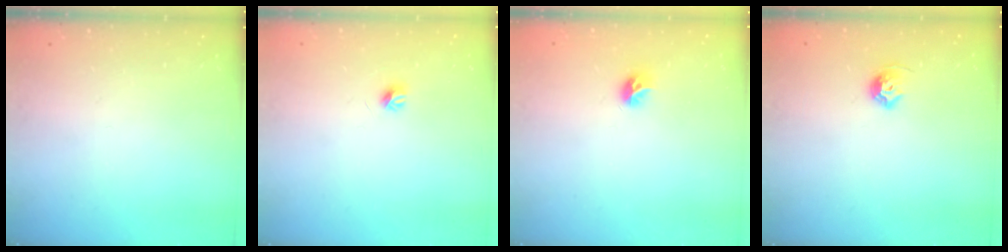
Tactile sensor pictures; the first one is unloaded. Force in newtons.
{"total": 4.1, "press": 4.0, "slide": 0.6}
{"total": 5.8, "press": 5.8, "slide": 0.5}
{"total": 6.9, "press": 6.8, "slide": 1.1}